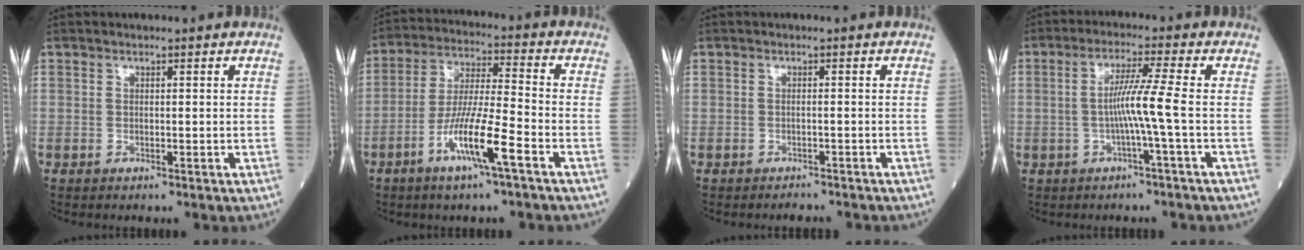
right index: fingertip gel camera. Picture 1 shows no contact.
{"total": 10.5, "force": [-5.1, 0.2, 9.2], "torque": [-0.175, -0.006, -0.102]}
{"total": 2.2, "force": [-2.1, 0.3, 0.5], "torque": [-0.005, -0.004, -0.025]}
{"total": 5.6, "force": [-1.1, -1.6, 5.3], "torque": [-0.101, 0.008, -0.019]}